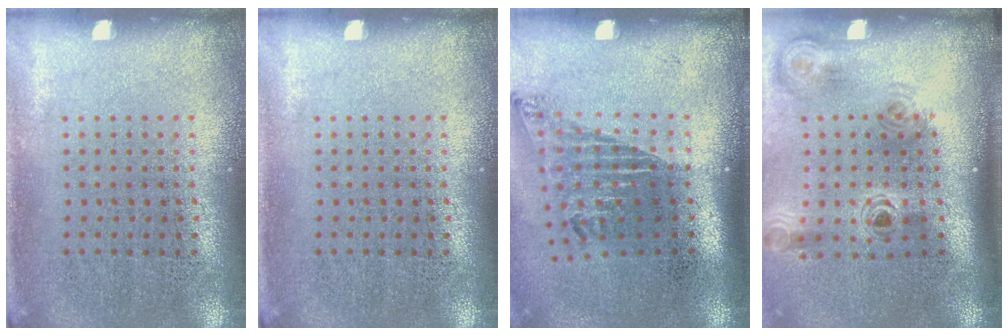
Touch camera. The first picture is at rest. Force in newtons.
{"total": 0.0}
{"total": 1.7, "press": 1.1, "slide": 1.3}
{"total": 1.6, "press": 1.3, "slide": 1.0}